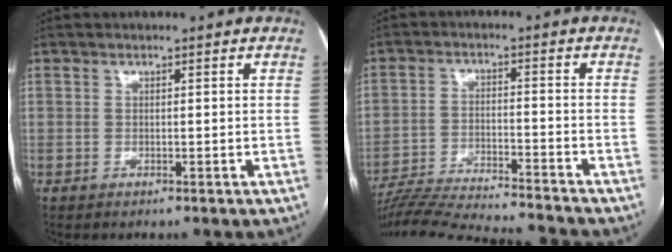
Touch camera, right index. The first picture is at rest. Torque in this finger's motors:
{"motor_torque": [-1.64, -0.50, -1.05, -0.21]}